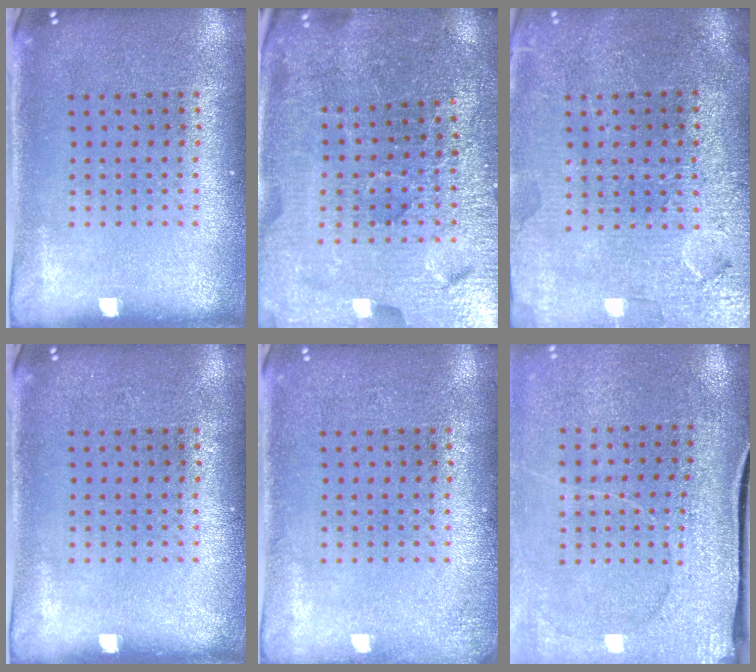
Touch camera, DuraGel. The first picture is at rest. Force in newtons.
{"total": 4.4, "press": 4.2, "slide": 1.1}
{"total": 3.6, "press": 3.4, "slide": 1.4}
{"total": 0.0}
{"total": 1.0, "press": 1.0, "slide": 0.3}
{"total": 3.0, "press": 2.8, "slide": 1.1}